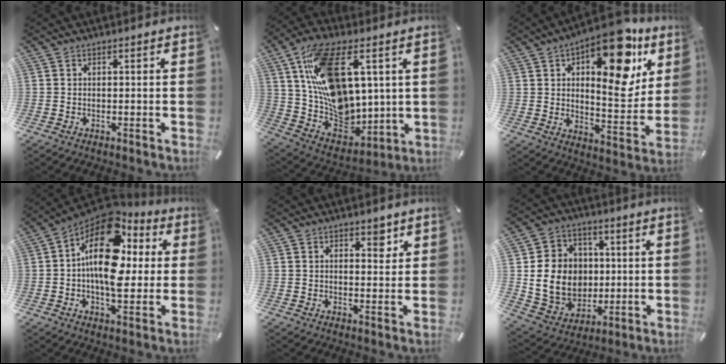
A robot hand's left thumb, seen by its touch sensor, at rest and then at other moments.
{"total": 19.8, "force": [7.0, 12.1, 14.0], "torque": [-0.261, -0.032, 0.132]}
{"total": 19.9, "force": [10.1, 9.0, 14.7], "torque": [-0.182, -0.064, 0.159]}
{"total": 20.1, "force": [3.5, 12.0, 15.7], "torque": [-0.273, -0.030, 0.054]}
{"total": 3.6, "force": [1.9, 2.2, 2.1], "torque": [-0.014, -0.012, 0.026]}
{"total": 14.2, "force": [0.6, 12.8, 6.0], "torque": [-0.121, 0.005, 0.023]}